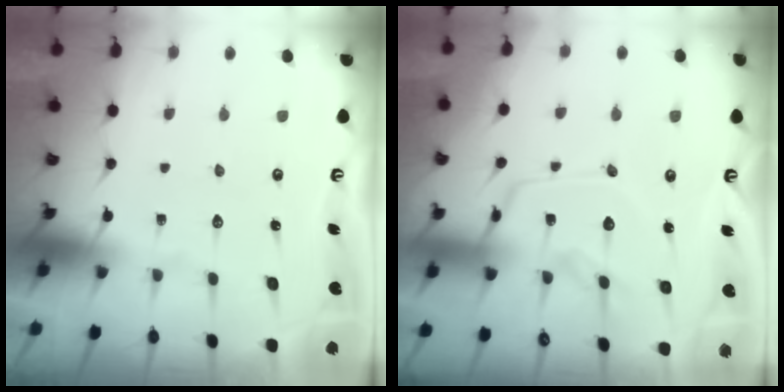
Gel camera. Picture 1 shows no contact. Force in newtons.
{"total": 13.6, "press": 13.6, "slide": 1.3}